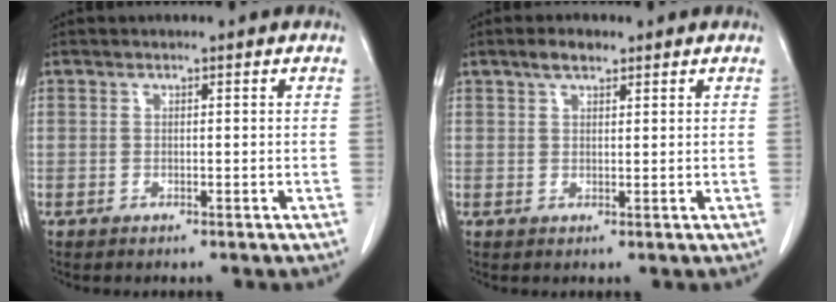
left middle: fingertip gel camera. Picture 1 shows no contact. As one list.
[{"total": 2.7, "force": [1.9, 1.0, 1.6], "torque": [-0.034, 0.007, 0.033]}]